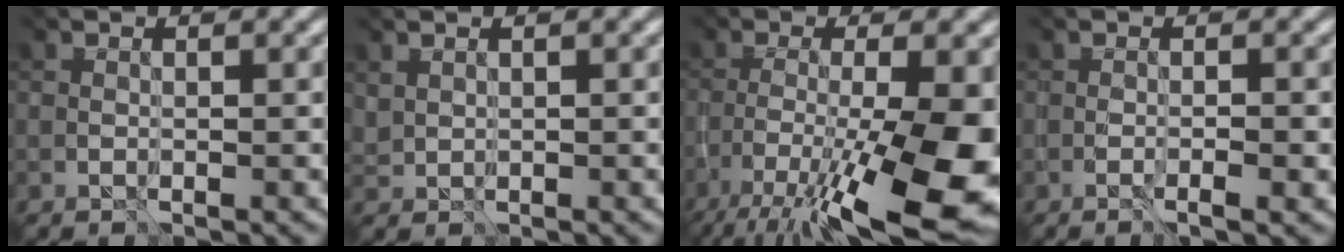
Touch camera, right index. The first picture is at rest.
{"total": 2.4, "force": [2.0, 1.4, 0.2], "torque": [-0.033, 0.004, 0.041]}
{"total": 14.0, "force": [-7.0, 3.7, 11.5], "torque": [-0.197, -0.005, -0.104]}
{"total": 1.8, "force": [-1.4, -0.3, 1.1], "torque": [-0.024, 0.000, -0.008]}